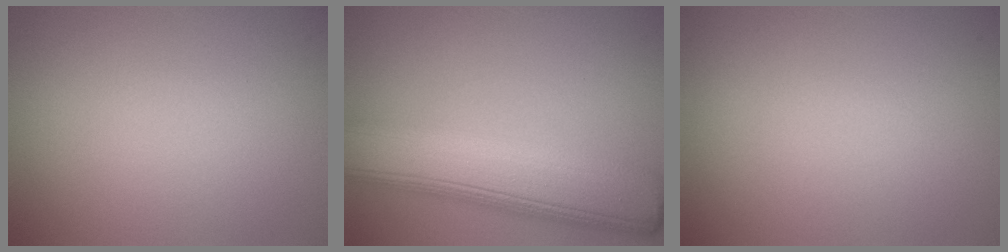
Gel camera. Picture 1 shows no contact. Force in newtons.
{"total": 10.2, "press": 10.2, "slide": 0.6}
{"total": 0.0}